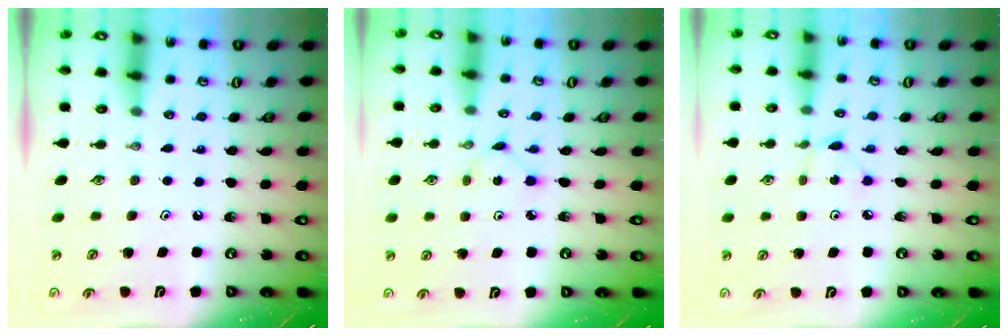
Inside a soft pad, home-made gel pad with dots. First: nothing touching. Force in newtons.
{"total": 2.8, "press": 2.8, "slide": 0.1}
{"total": 0.7, "press": 0.7, "slide": 0.1}